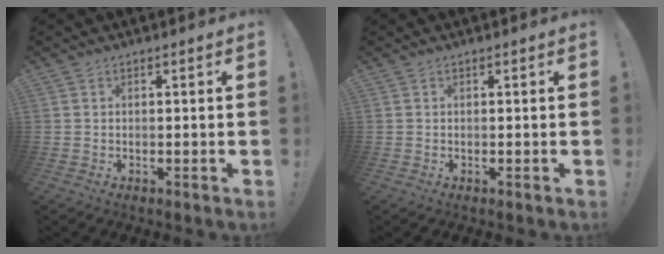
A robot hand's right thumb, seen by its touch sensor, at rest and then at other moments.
{"total": 0.0}